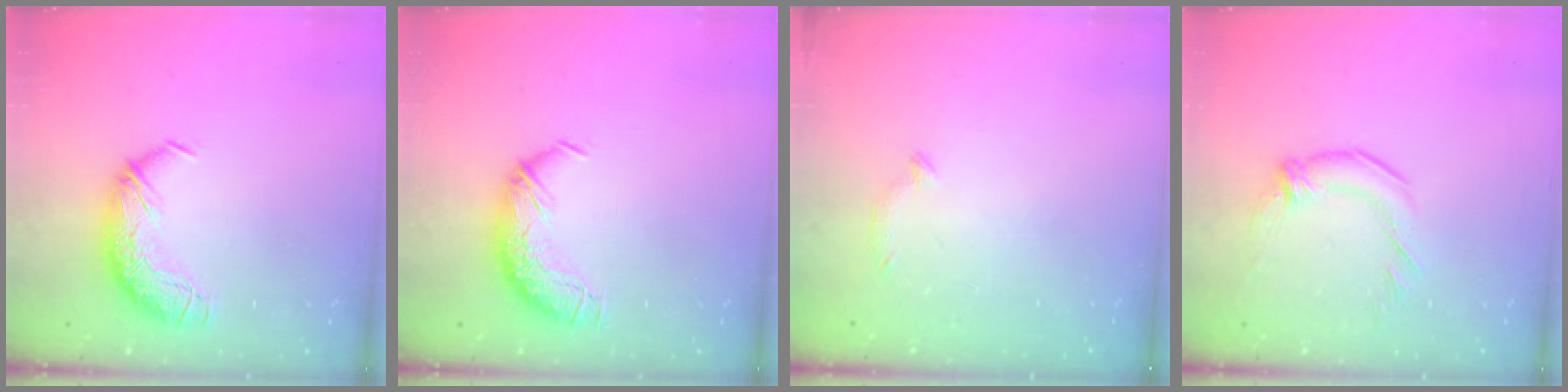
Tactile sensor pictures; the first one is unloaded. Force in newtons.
{"total": 0.0}
{"total": 7.0, "press": 7.0, "slide": 0.6}
{"total": 1.4, "press": 0.2, "slide": 1.4}